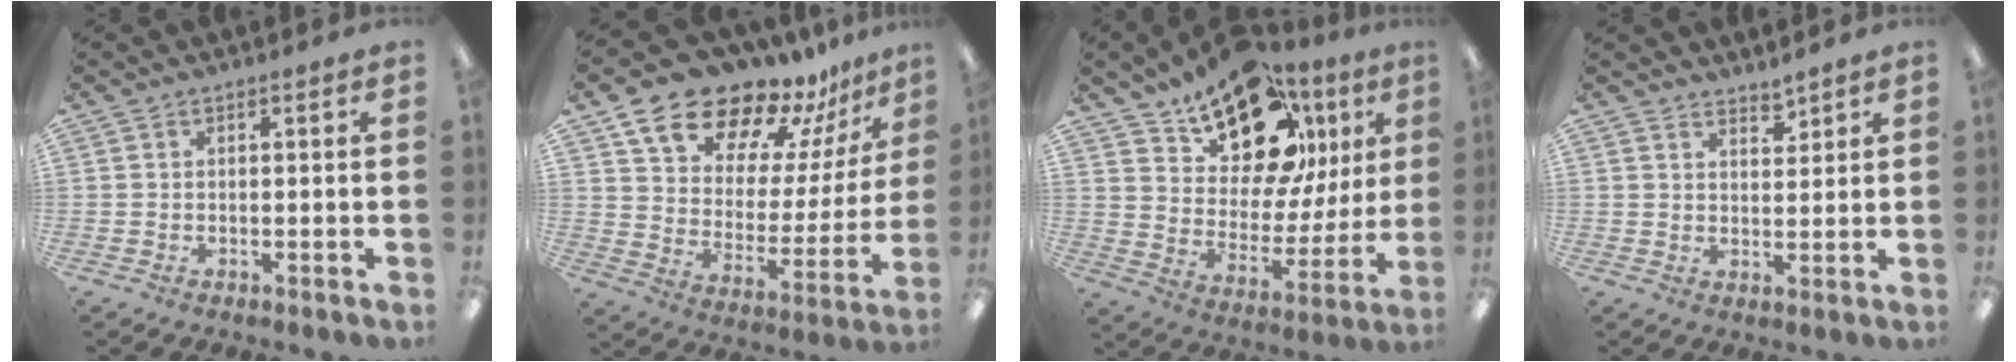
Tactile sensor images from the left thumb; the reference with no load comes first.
{"total": 17.1, "force": [14.6, 7.3, 4.9], "torque": [-0.107, -0.120, 0.260]}
{"total": 19.5, "force": [13.5, 9.8, 10.2], "torque": [-0.167, -0.084, 0.237]}
{"total": 3.2, "force": [3.1, 0.8, 0.1], "torque": [0.011, -0.026, 0.055]}